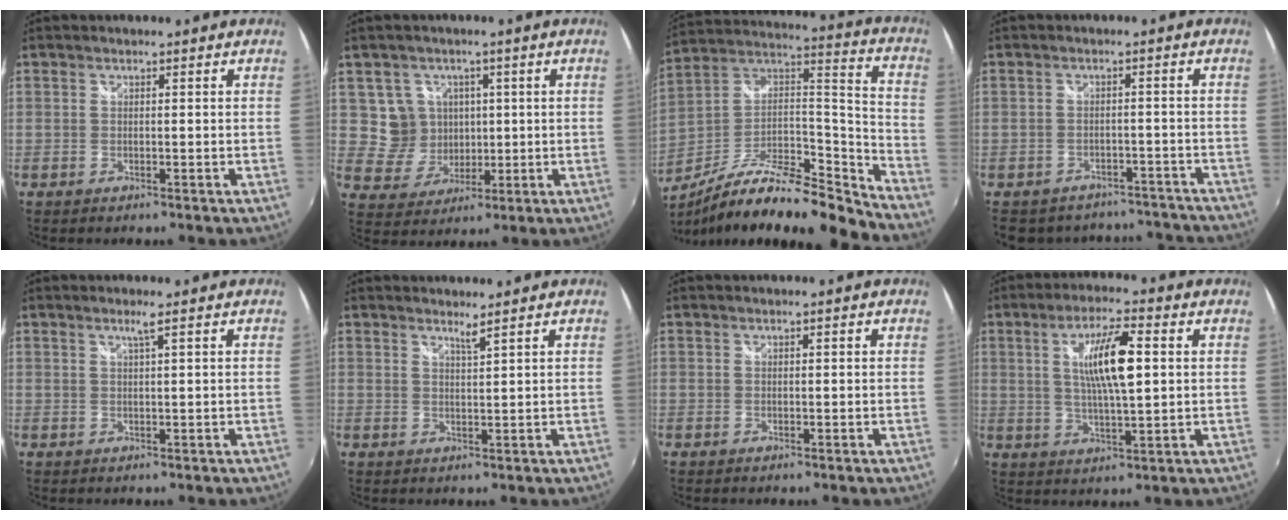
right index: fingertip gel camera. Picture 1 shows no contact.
{"total": 7.8, "force": [1.7, 7.4, 1.3], "torque": [-0.036, 0.012, 0.044]}
{"total": 20.5, "force": [-16.0, 3.9, 12.3], "torque": [-0.204, 0.002, -0.288]}
{"total": 14.3, "force": [-12.2, 6.7, 3.1], "torque": [-0.069, 0.040, -0.140]}
{"total": 1.5, "force": [0.8, -0.5, 1.2], "torque": [-0.019, -0.003, 0.015]}
{"total": 1.7, "force": [1.4, -0.4, 0.8], "torque": [-0.016, -0.005, 0.022]}
{"total": 0.0}
{"total": 10.4, "force": [2.2, 2.1, 9.9], "torque": [-0.182, 0.003, 0.040]}